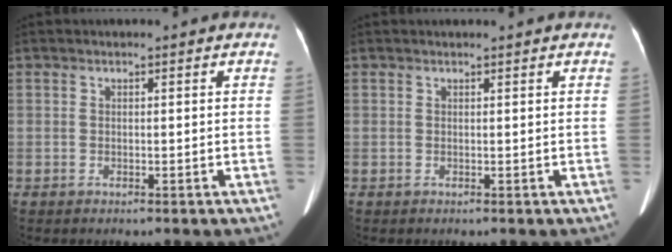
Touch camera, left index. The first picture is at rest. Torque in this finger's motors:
{"motor_torque": [-0.07, -0.09, -0.01, 0.01]}